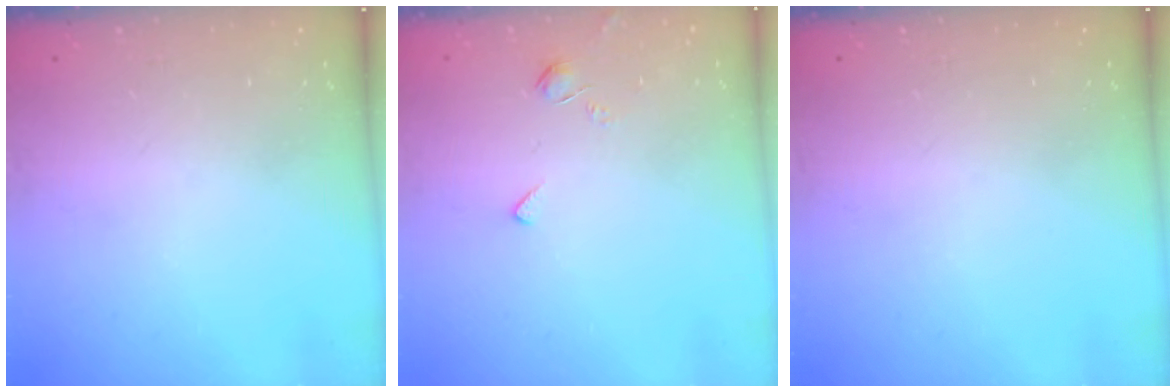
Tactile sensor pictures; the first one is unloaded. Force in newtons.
{"total": 2.0, "press": 2.0, "slide": 0.5}
{"total": 0.0}